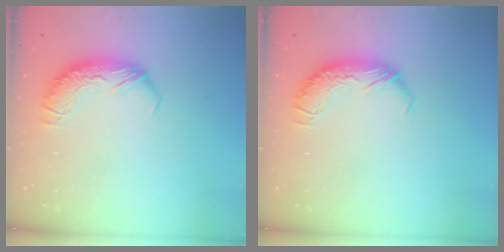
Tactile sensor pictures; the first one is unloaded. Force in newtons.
{"total": 0.0}